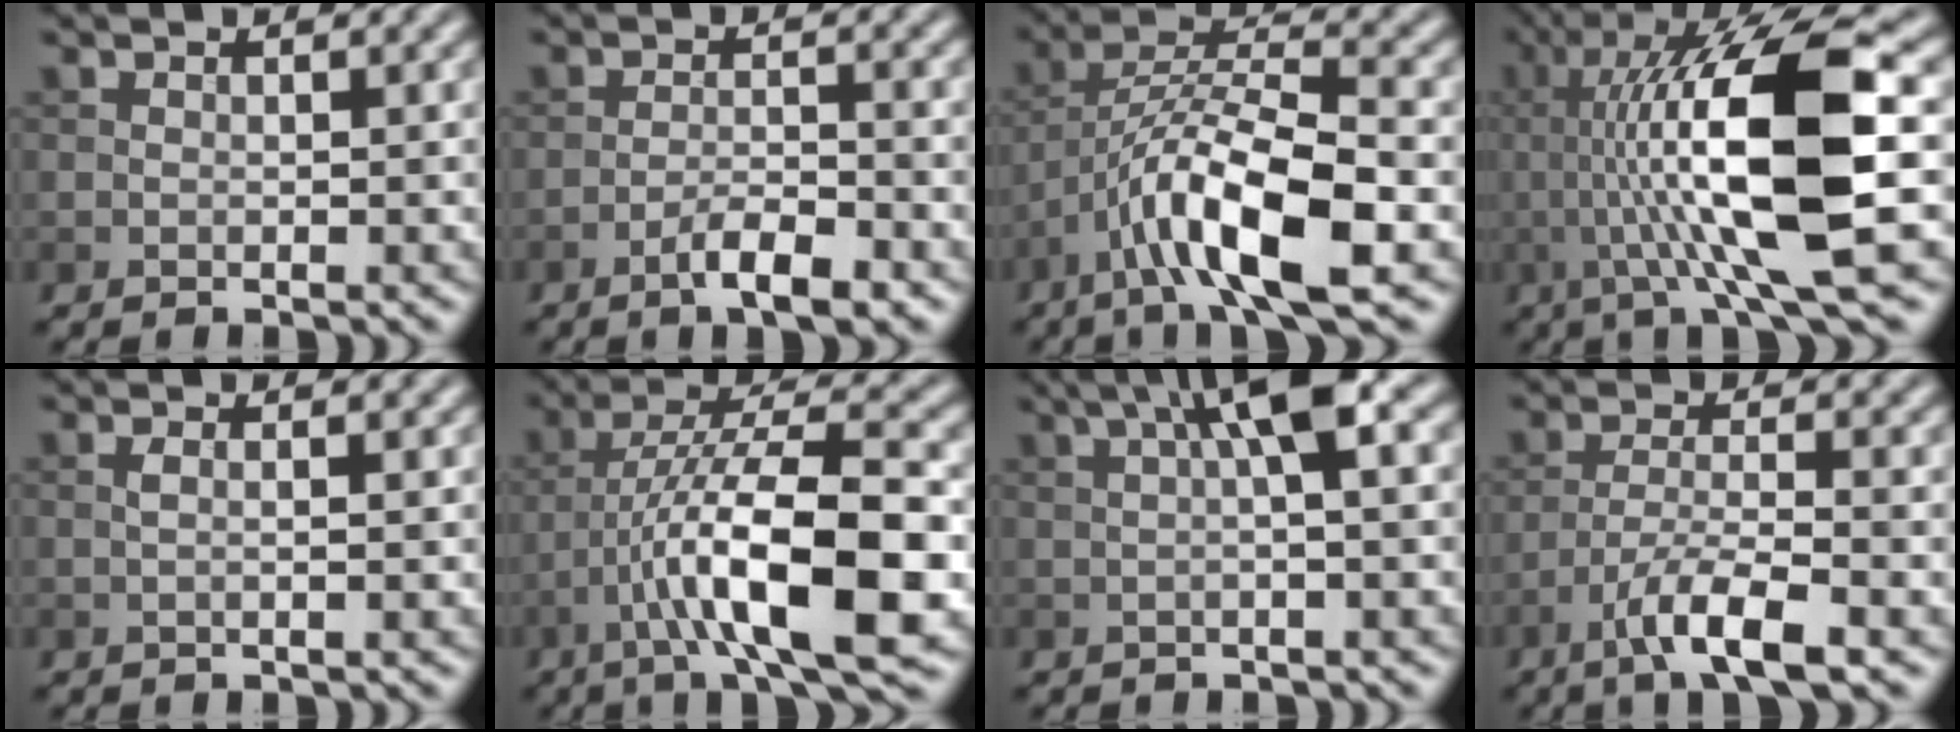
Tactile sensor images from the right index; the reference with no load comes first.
{"total": 3.8, "force": [-2.4, 0.8, 2.9], "torque": [-0.054, 0.006, -0.046]}
{"total": 10.4, "force": [-4.8, 2.9, 8.8], "torque": [-0.151, 0.013, -0.090]}
{"total": 13.6, "force": [-0.1, 2.8, 13.3], "torque": [-0.218, 0.016, -0.002]}
{"total": 1.2, "force": [0.0, 0.3, 1.2], "torque": [-0.024, 0.002, 0.000]}
{"total": 11.5, "force": [-3.8, 2.8, 10.5], "torque": [-0.178, 0.019, -0.066]}
{"total": 6.0, "force": [1.9, 1.1, 5.6], "torque": [-0.083, 0.020, 0.024]}
{"total": 5.8, "force": [-3.4, 1.1, 4.5], "torque": [-0.079, 0.002, -0.067]}